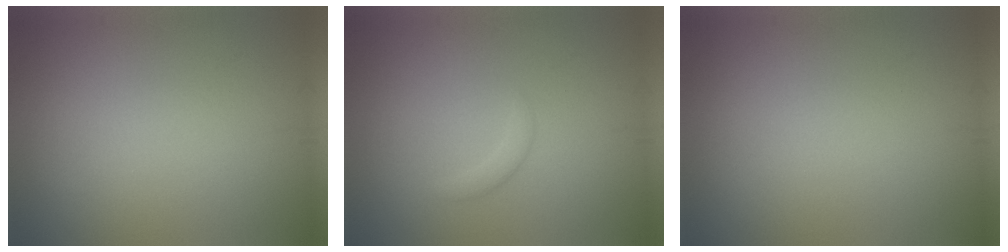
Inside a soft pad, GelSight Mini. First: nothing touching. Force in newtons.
{"total": 1.0, "press": 1.0, "slide": 0.1}
{"total": 0.0}